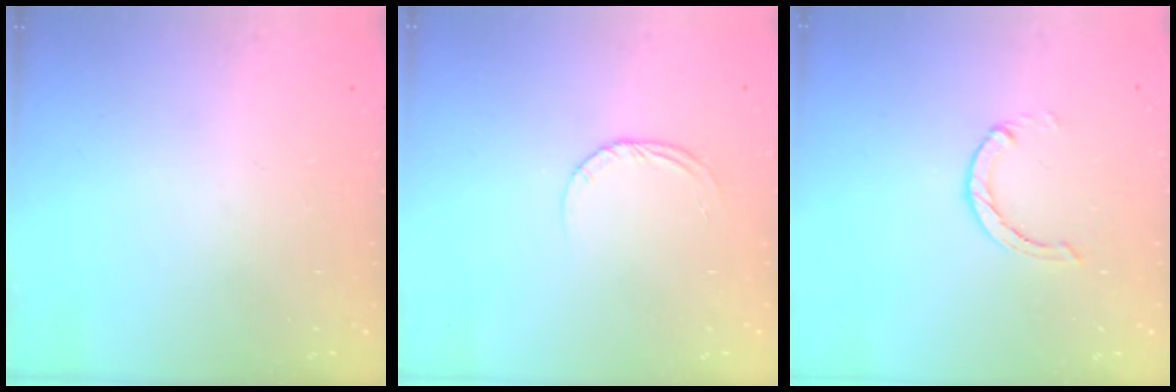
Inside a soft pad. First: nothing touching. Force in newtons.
{"total": 3.2, "press": 3.2, "slide": 0.3}
{"total": 0.6, "press": 0.6, "slide": 0.2}